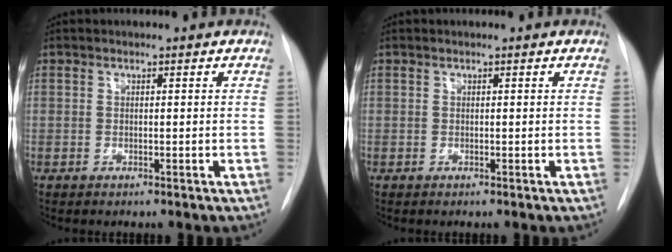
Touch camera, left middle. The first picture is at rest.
{"total": 0.0}